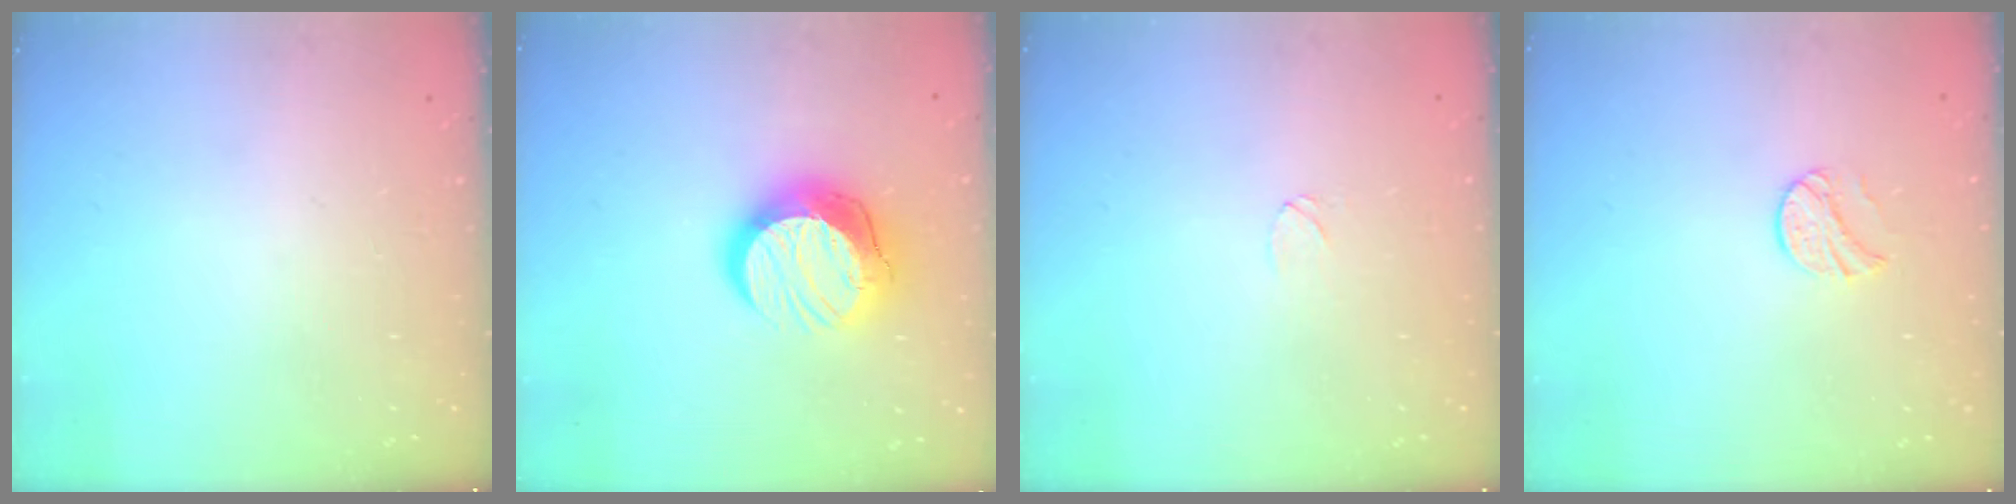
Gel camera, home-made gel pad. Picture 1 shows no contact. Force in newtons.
{"total": 15.4, "press": 15.3, "slide": 1.2}
{"total": 3.7, "press": 3.7, "slide": 0.3}
{"total": 8.6, "press": 8.5, "slide": 0.6}